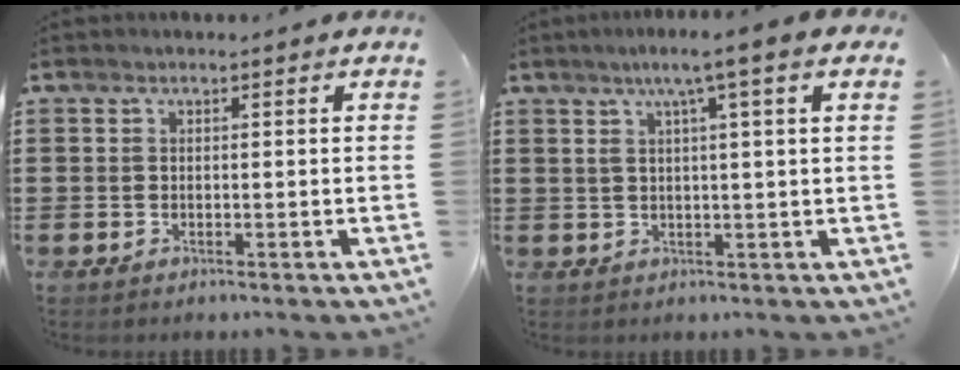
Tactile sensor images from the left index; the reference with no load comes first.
{"total": 4.3, "force": [1.7, -0.7, 3.9], "torque": [-0.079, -0.003, 0.022]}